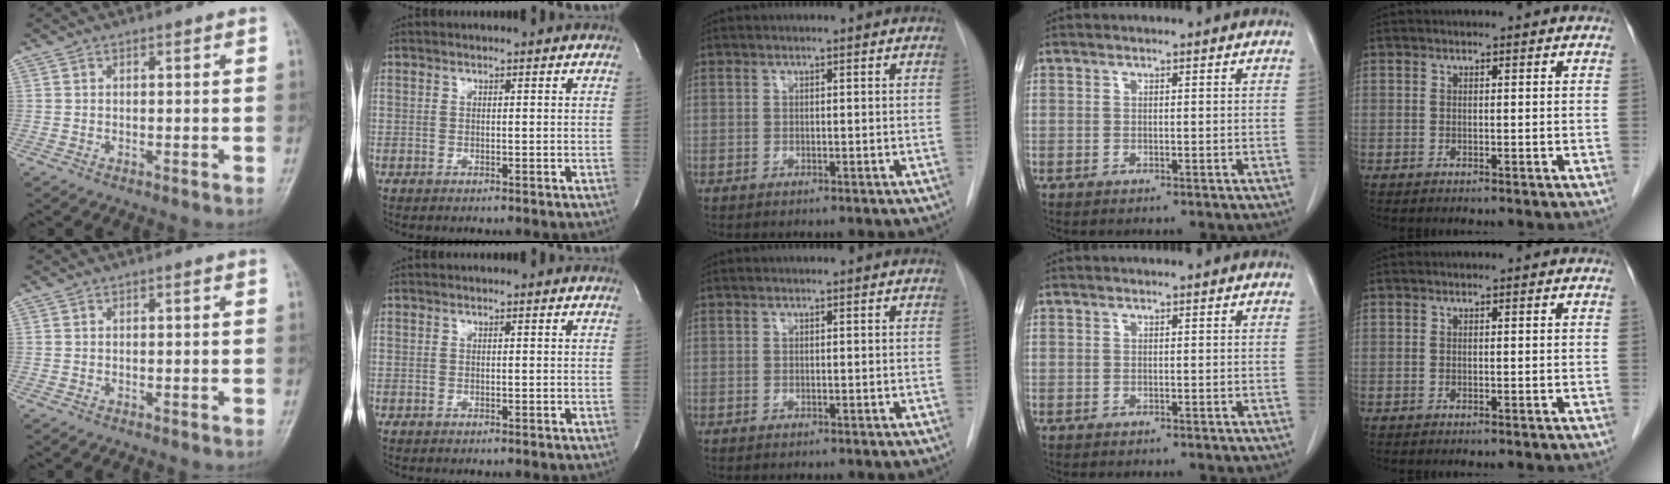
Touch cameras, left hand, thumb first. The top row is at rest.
{}